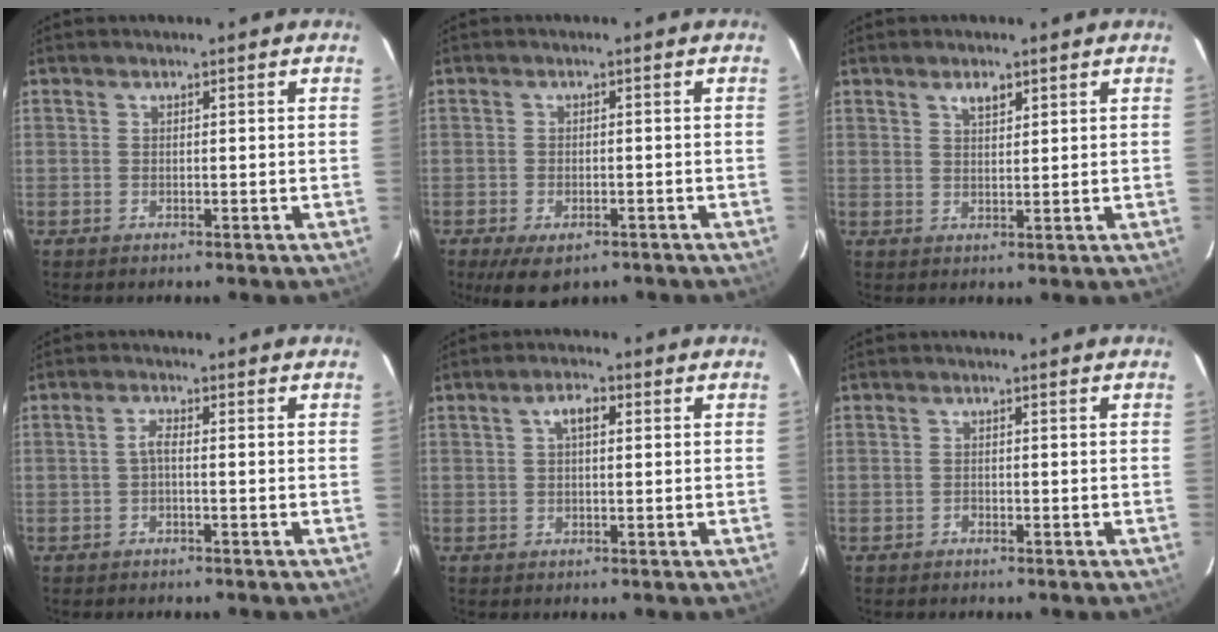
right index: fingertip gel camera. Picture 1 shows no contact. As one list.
[{"total": 7.2, "force": [-4.7, 3.4, 4.3], "torque": [-0.093, -0.021, -0.072]}, {"total": 2.5, "force": [1.6, 1.1, 1.5], "torque": [-0.024, 0.004, 0.028]}, {"total": 1.5, "force": [-0.6, 0.3, 1.4], "torque": [-0.029, 0.004, -0.014]}, {"total": 3.2, "force": [0.9, 1.5, 2.6], "torque": [-0.048, 0.012, 0.015]}, {"total": 0.7, "force": [-0.6, 0.4, 0.0], "torque": [0.000, 0.004, -0.012]}]